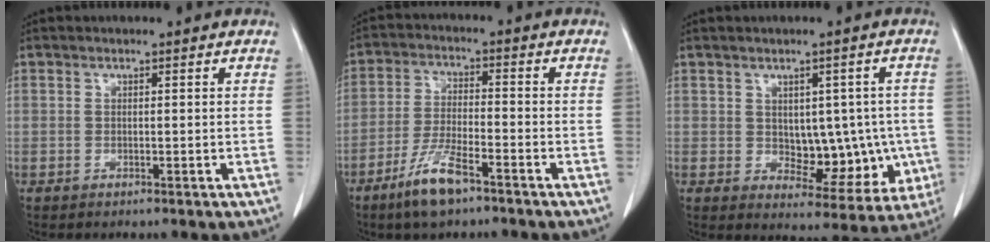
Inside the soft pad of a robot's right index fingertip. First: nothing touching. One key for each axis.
{"total": 7.7, "fx": -5.1, "fy": 1.5, "fz": 5.5, "tx": -0.113, "ty": -0.010, "tz": -0.095}
{"total": 10.0, "fx": -0.6, "fy": 5.9, "fz": 8.0, "tx": -0.082, "ty": 0.015, "tz": 0.012}